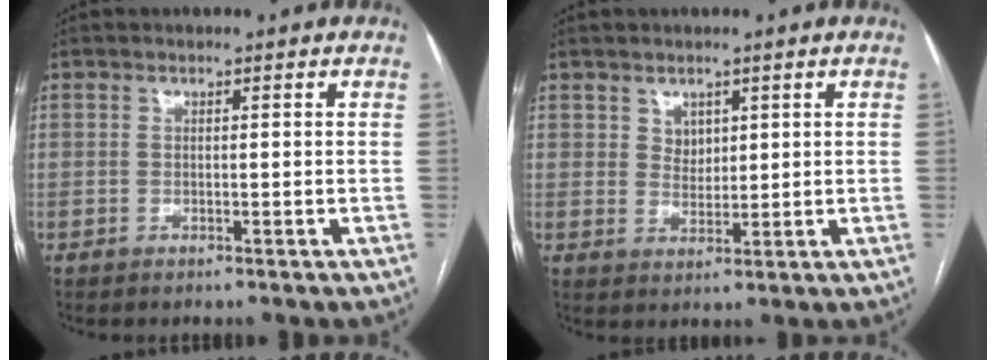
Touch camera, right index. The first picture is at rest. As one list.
[{"total": 2.7, "force": [1.4, 2.1, 1.0], "torque": [-0.017, 0.000, 0.028]}]